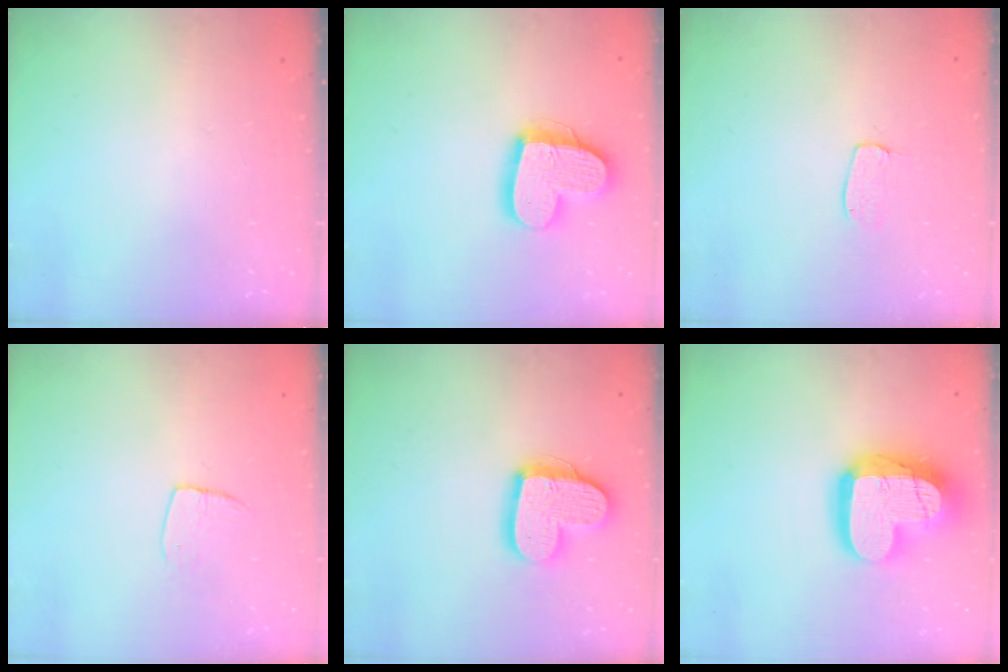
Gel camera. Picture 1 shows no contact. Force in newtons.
{"total": 15.6, "press": 15.5, "slide": 1.4}
{"total": 5.8, "press": 5.8, "slide": 0.2}
{"total": 7.0, "press": 6.9, "slide": 0.5}
{"total": 16.1, "press": 16.1, "slide": 1.3}
{"total": 19.8, "press": 19.8, "slide": 1.5}